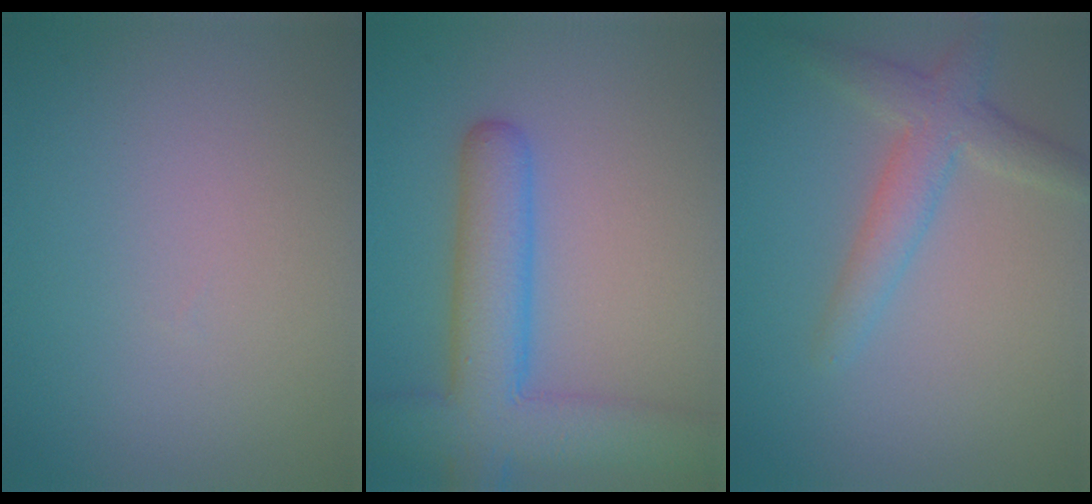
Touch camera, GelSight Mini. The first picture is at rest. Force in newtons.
{"total": 6.5, "press": 6.5, "slide": 0.3}
{"total": 3.3, "press": 3.3, "slide": 0.2}